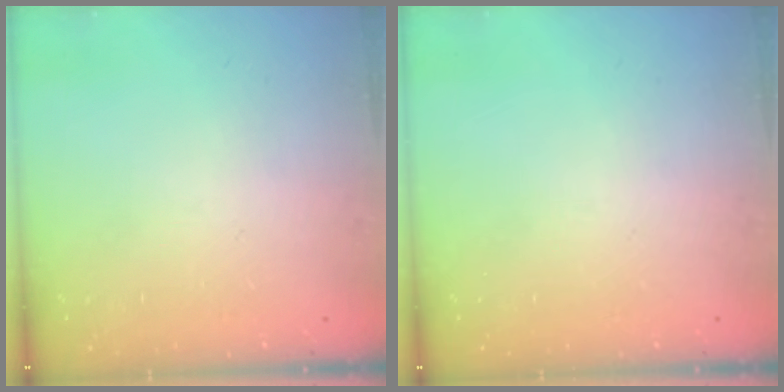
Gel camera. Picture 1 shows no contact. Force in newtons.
{"total": 0.0}